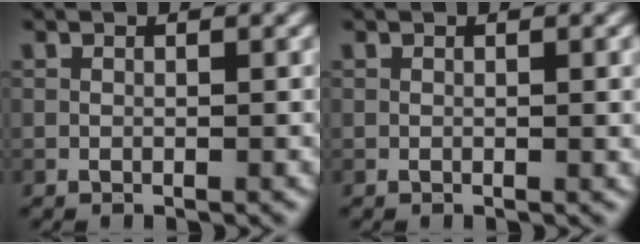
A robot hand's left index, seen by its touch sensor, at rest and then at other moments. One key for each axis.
{"total": 1.0, "fx": 0.1, "fy": 0.2, "fz": 1.0, "tx": -0.014, "ty": 0.000, "tz": 0.001}